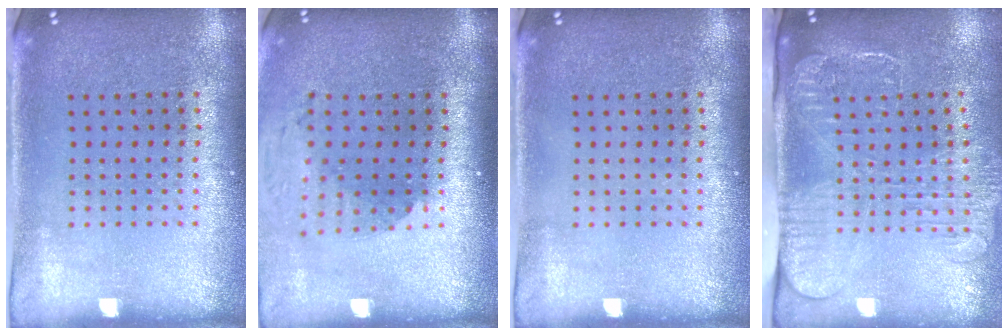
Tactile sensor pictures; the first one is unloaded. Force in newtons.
{"total": 1.8, "press": 1.4, "slide": 1.2}
{"total": 0.0}
{"total": 2.6, "press": 2.0, "slide": 1.7}